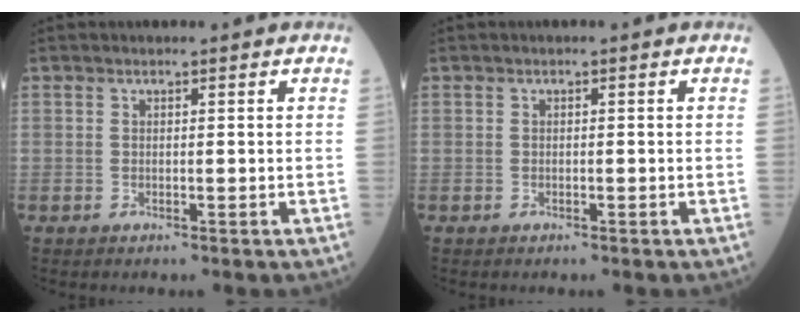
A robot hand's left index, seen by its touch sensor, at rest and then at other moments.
{"total": 0.0}